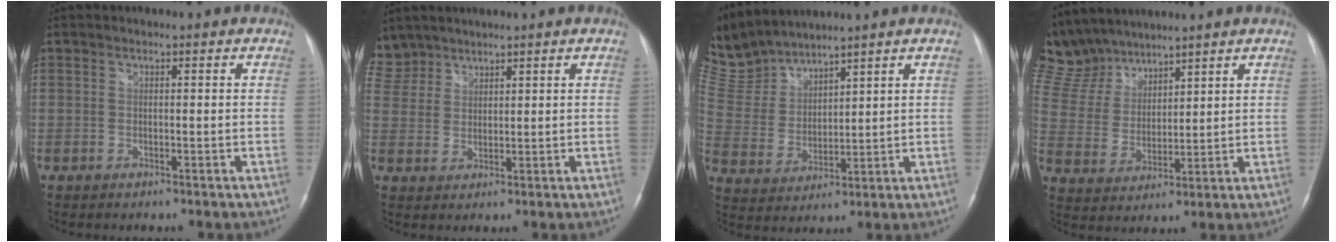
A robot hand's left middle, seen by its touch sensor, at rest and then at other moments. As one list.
[{"total": 6.1, "force": [5.1, 3.3, -0.2], "torque": [0.006, 0.010, 0.108]}, {"total": 10.7, "force": [10.5, 1.3, 1.7], "torque": [-0.064, 0.010, 0.235]}, {"total": 11.3, "force": [10.3, 4.0, 2.2], "torque": [-0.065, 0.021, 0.218]}]